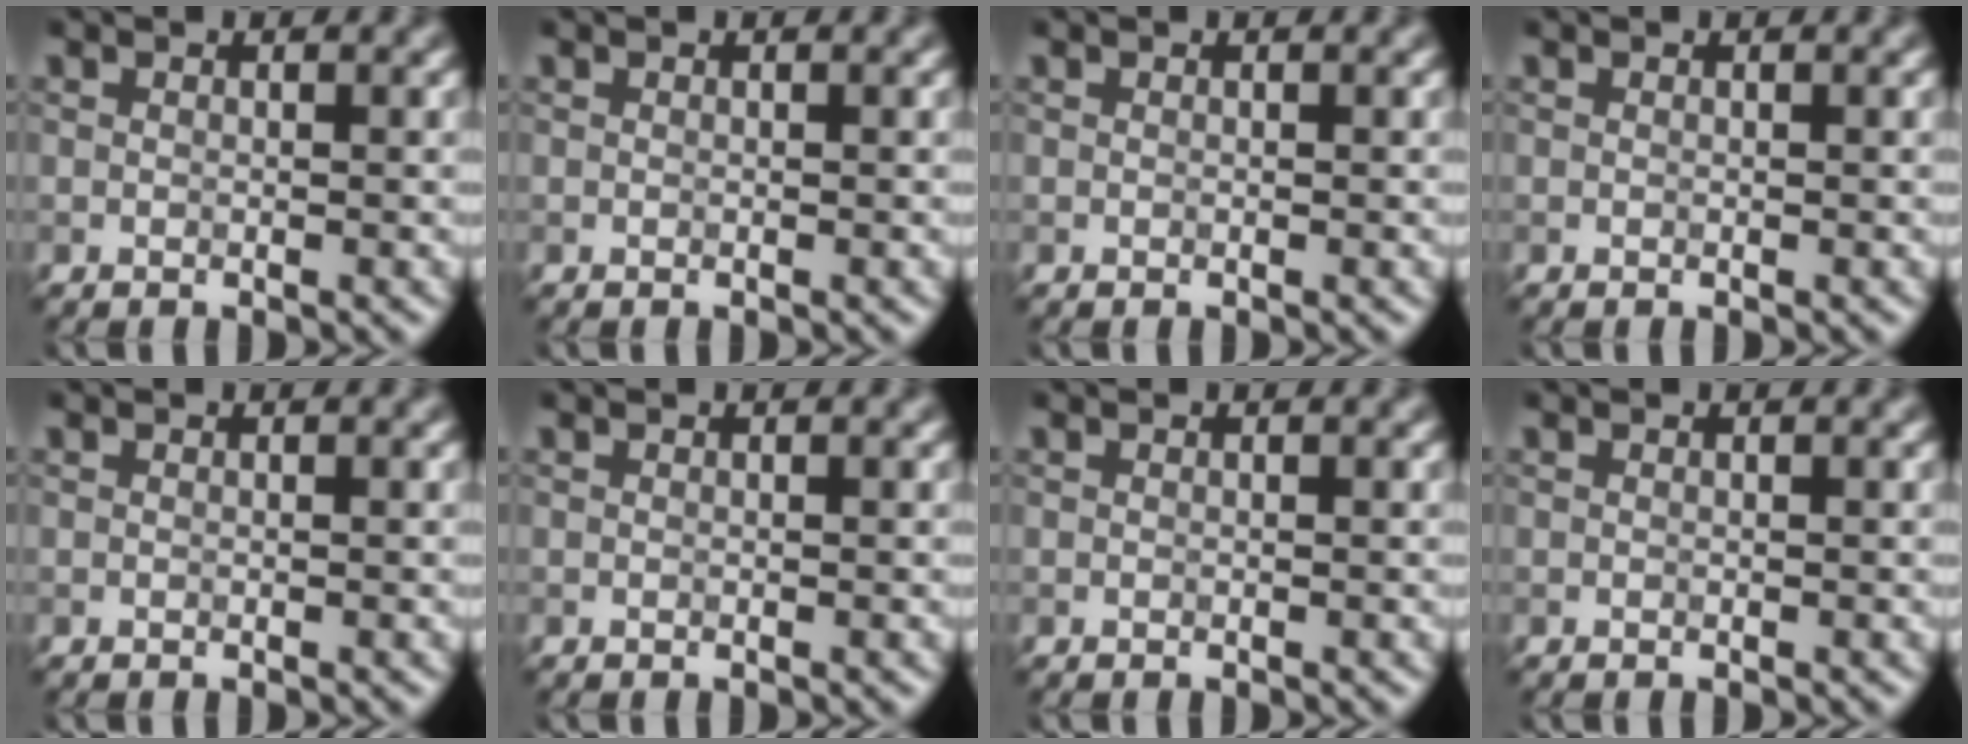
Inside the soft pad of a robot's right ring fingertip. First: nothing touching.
{"total": 0.0}
{"total": 0.0}
{"total": 0.0}
{"total": 0.0}
{"total": 0.0}
{"total": 0.0}
{"total": 0.0}